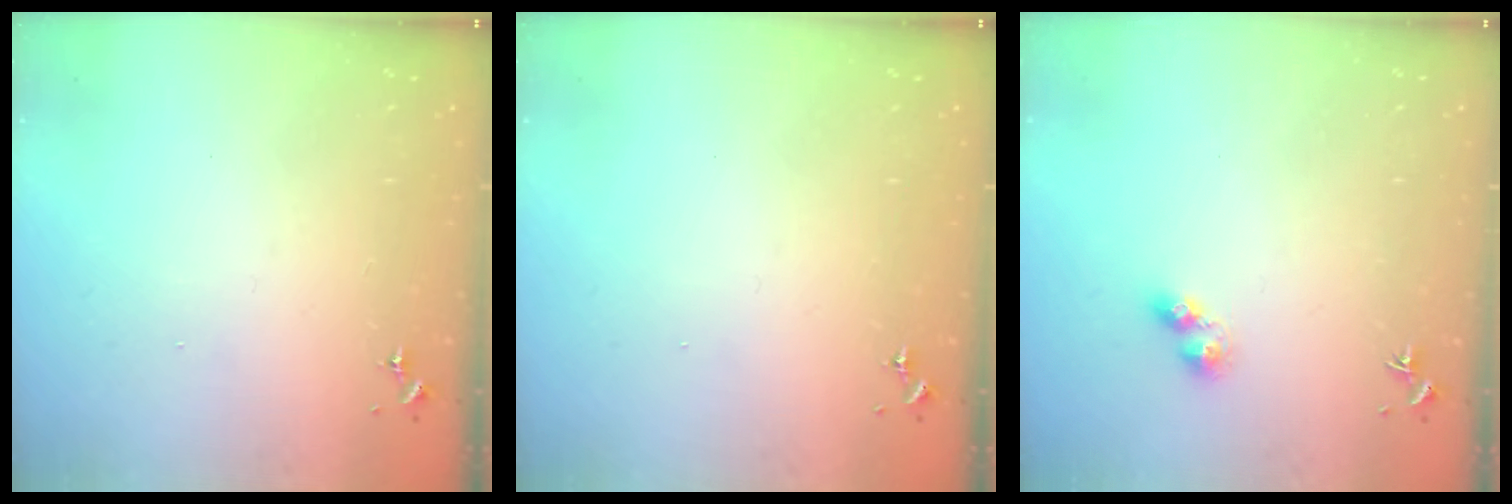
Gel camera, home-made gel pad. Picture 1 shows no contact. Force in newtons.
{"total": 0.0}
{"total": 5.8, "press": 5.8, "slide": 0.6}